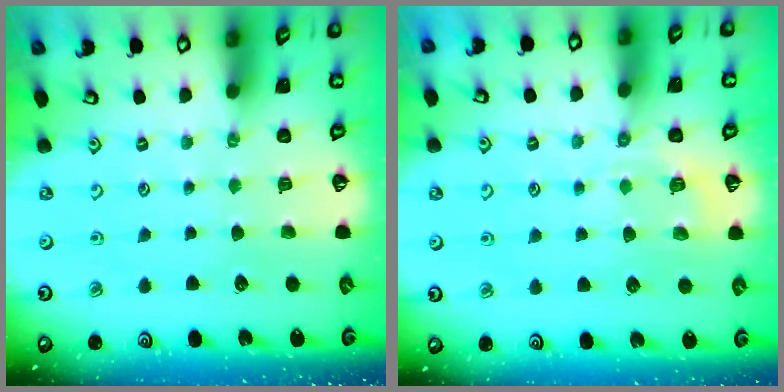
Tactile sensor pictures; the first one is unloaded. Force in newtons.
{"total": 5.5, "press": 5.3, "slide": 1.5}